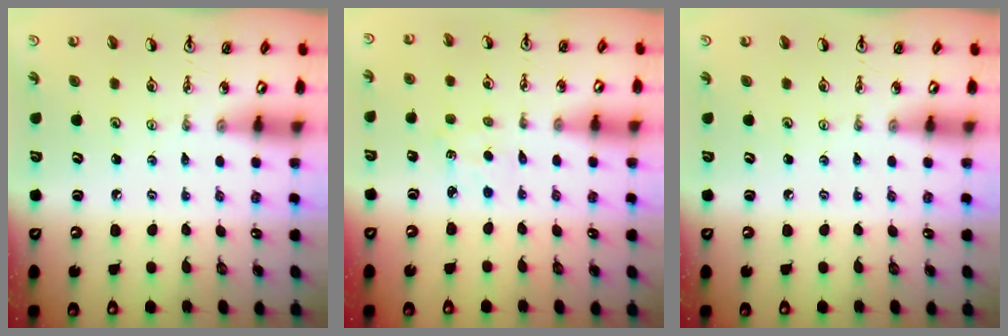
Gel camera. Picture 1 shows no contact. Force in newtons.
{"total": 2.2, "press": 2.2, "slide": 0.4}
{"total": 0.0}